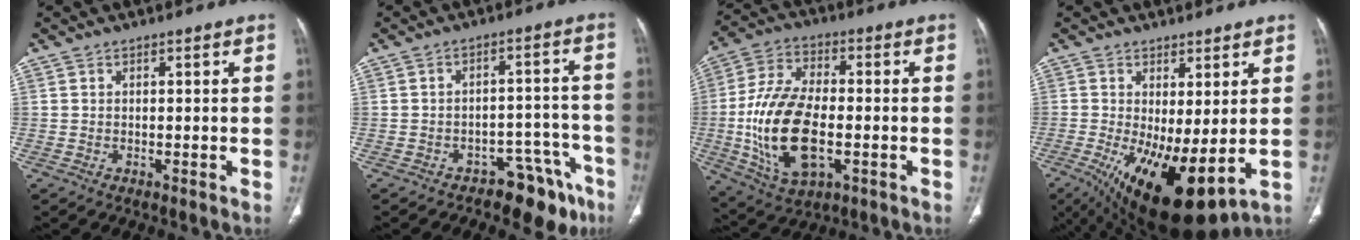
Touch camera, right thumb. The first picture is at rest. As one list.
[{"total": 9.1, "force": [-6.7, 5.0, 3.6], "torque": [-0.006, 0.085, -0.091]}, {"total": 18.8, "force": [-3.0, 10.0, 15.7], "torque": [-0.307, 0.009, -0.046]}, {"total": 14.8, "force": [-1.9, 5.7, 13.5], "torque": [-0.243, -0.026, -0.007]}]